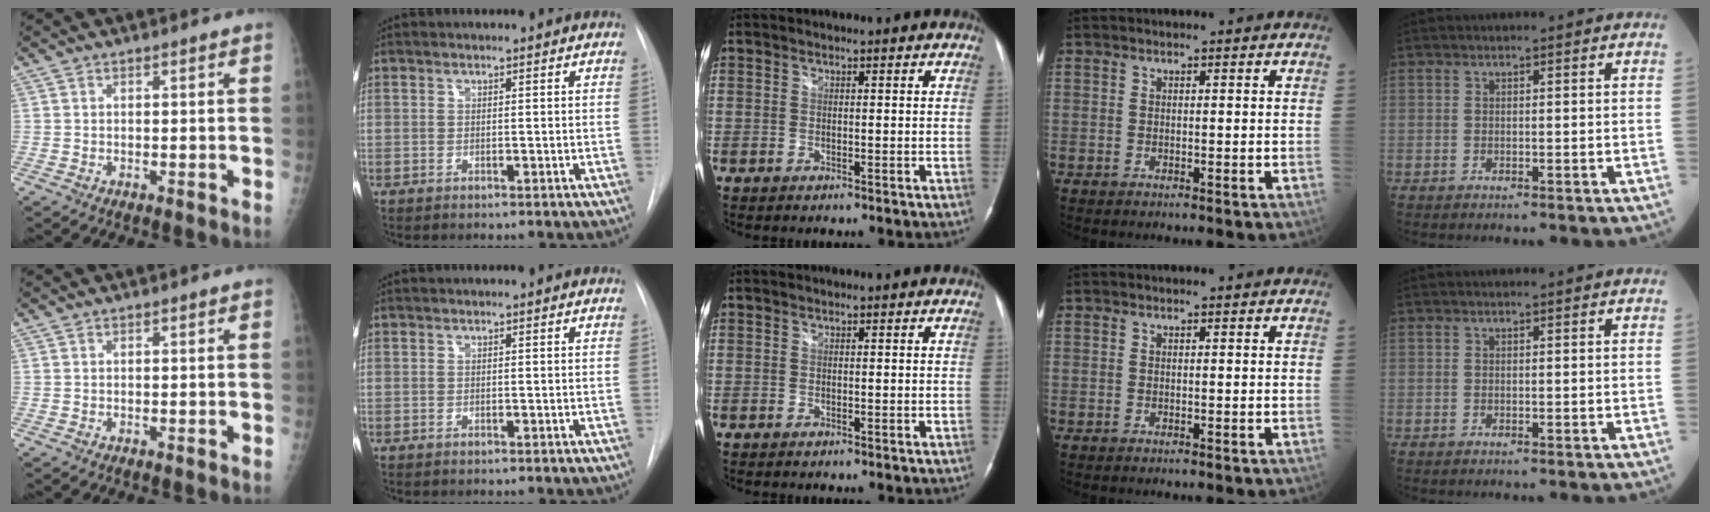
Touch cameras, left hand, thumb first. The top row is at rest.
{}